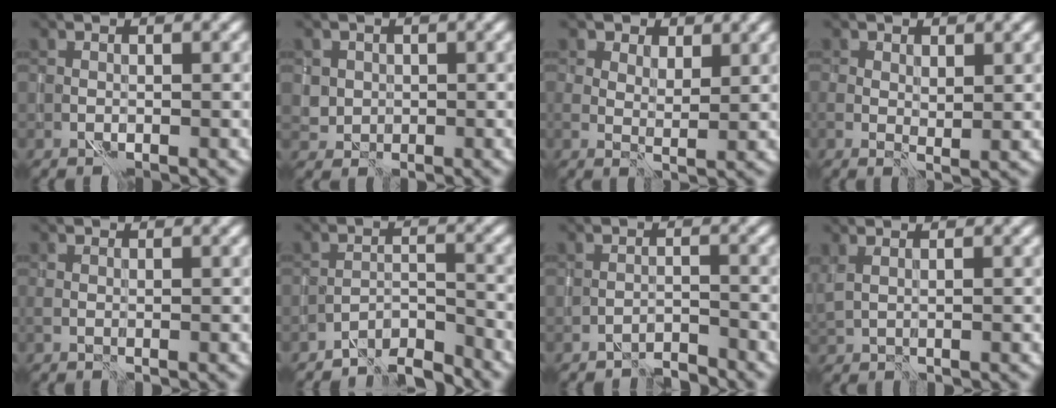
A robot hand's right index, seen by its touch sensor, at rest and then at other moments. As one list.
[{"total": 2.2, "force": [0.3, 2.1, 0.5], "torque": [-0.006, 0.005, 0.011]}, {"total": 4.2, "force": [2.7, 2.5, 2.1], "torque": [-0.034, 0.001, 0.035]}, {"total": 2.2, "force": [0.7, 1.4, 1.6], "torque": [-0.031, -0.004, 0.015]}, {"total": 1.1, "force": [0.3, 0.7, 0.8], "torque": [-0.014, 0.001, 0.007]}, {"total": 4.3, "force": [-4.1, 0.5, 1.0], "torque": [-0.016, 0.003, -0.077]}, {"total": 2.2, "force": [-2.1, 0.1, 0.3], "torque": [0.001, 0.007, -0.041]}, {"total": 2.1, "force": [1.0, 0.7, 1.6], "torque": [-0.022, 0.005, 0.022]}]